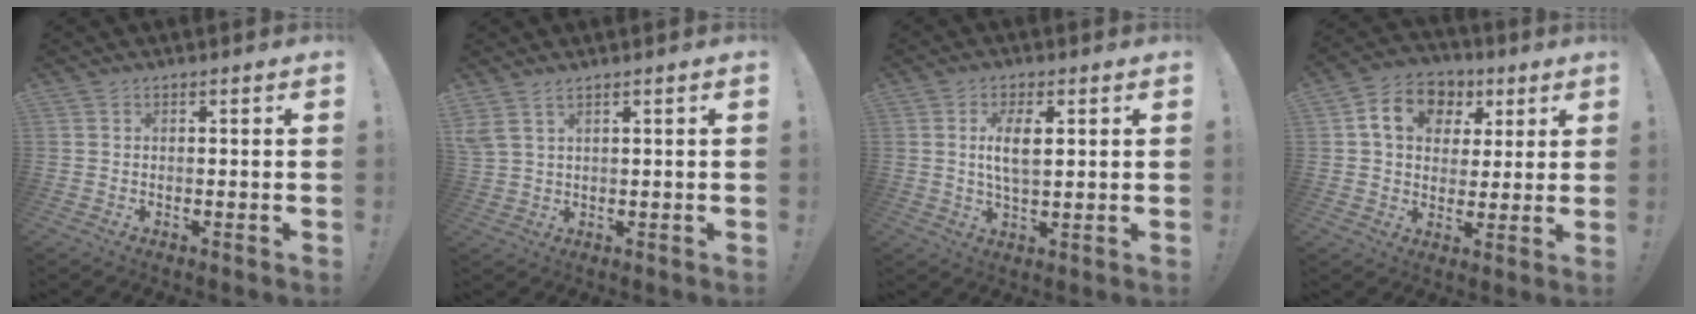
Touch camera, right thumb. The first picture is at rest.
{"total": 3.7, "force": [2.4, 1.0, 2.7], "torque": [-0.060, -0.006, 0.049]}
{"total": 7.2, "force": [1.5, 3.0, 6.3], "torque": [-0.111, -0.002, 0.019]}
{"total": 12.7, "force": [4.3, 10.0, 6.4], "torque": [-0.095, -0.001, 0.085]}